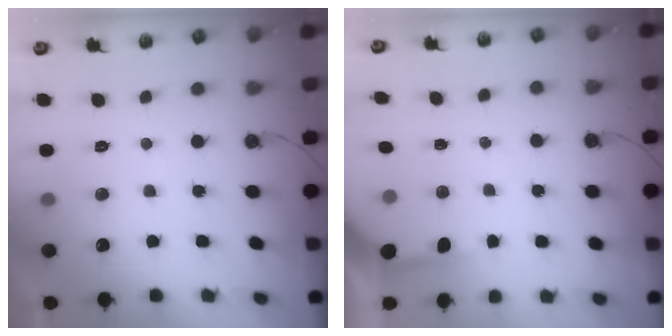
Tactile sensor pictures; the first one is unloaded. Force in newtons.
{"total": 3.9, "press": 3.9, "slide": 0.5}